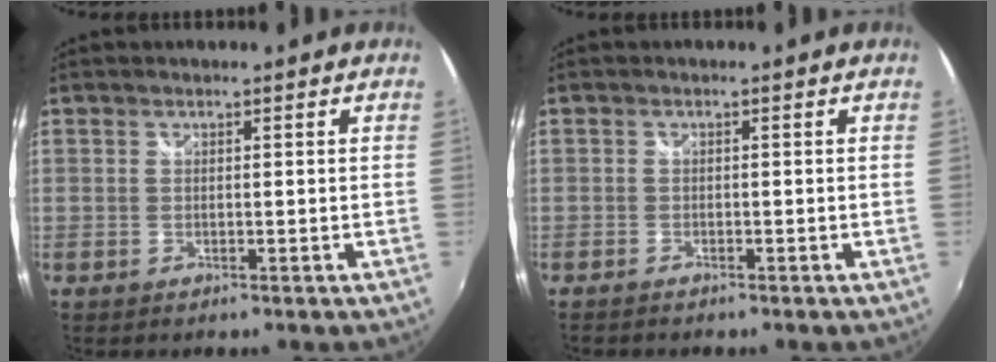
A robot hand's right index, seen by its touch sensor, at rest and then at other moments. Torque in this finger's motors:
{"motor_torque": [-0.21, -0.16, -0.01, 0.00]}